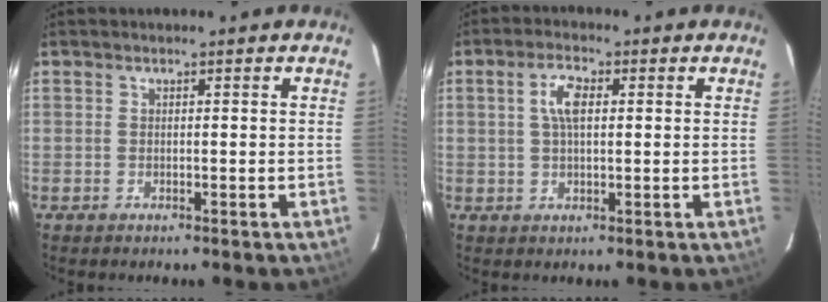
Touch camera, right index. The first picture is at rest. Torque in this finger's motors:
{"motor_torque": [0.18, -0.06, 0.18, 0.09]}